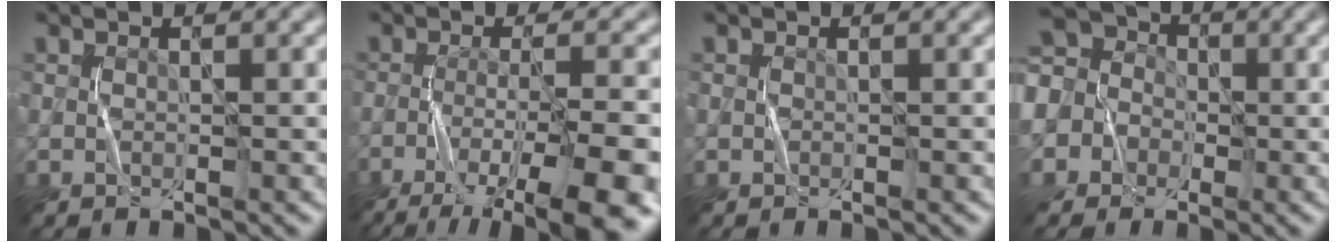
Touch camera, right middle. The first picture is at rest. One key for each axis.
{"total": 10.3, "fx": -5.2, "fy": 2.5, "fz": 8.5, "tx": -0.113, "ty": -0.012, "tz": -0.074}
{"total": 0.0}
{"total": 9.6, "fx": -1.5, "fy": 8.8, "fz": 3.5, "tx": -0.096, "ty": 0.025, "tz": -0.072}